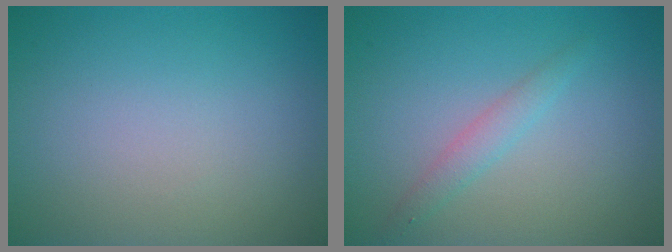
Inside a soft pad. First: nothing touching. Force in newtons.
{"total": 1.6, "press": 1.6, "slide": 0.0}